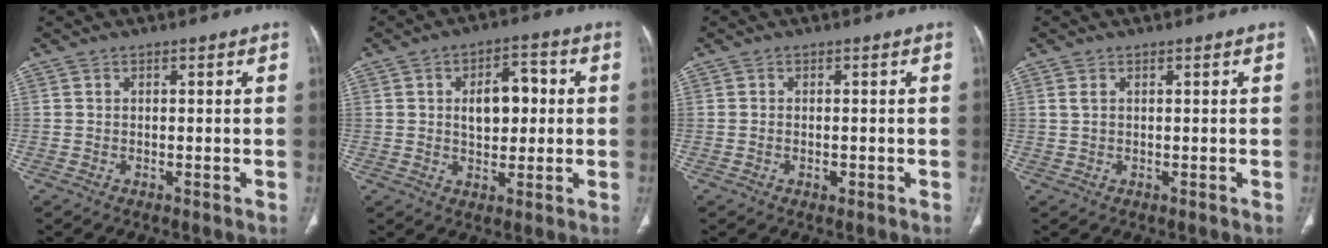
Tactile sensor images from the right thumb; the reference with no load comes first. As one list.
[{"total": 8.7, "force": [1.0, 5.3, 6.8], "torque": [-0.078, 0.012, 0.016]}, {"total": 1.2, "force": [-0.4, 0.8, 0.8], "torque": [-0.016, 0.001, -0.005]}, {"total": 1.3, "force": [0.6, 0.6, 0.9], "torque": [-0.026, 0.007, 0.020]}]